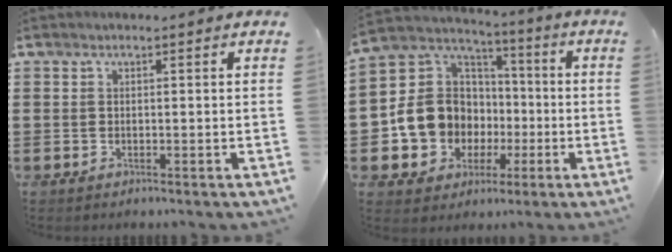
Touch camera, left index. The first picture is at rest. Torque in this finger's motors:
{"motor_torque": [1.43, 0.71, 0.75, 0.13]}